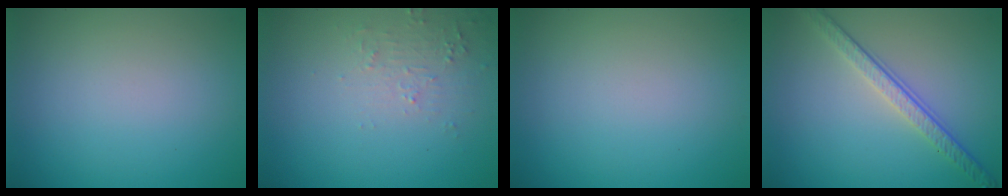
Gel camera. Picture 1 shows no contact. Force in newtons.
{"total": 2.1, "press": 2.0, "slide": 0.5}
{"total": 0.0}
{"total": 3.8, "press": 2.8, "slide": 2.5}